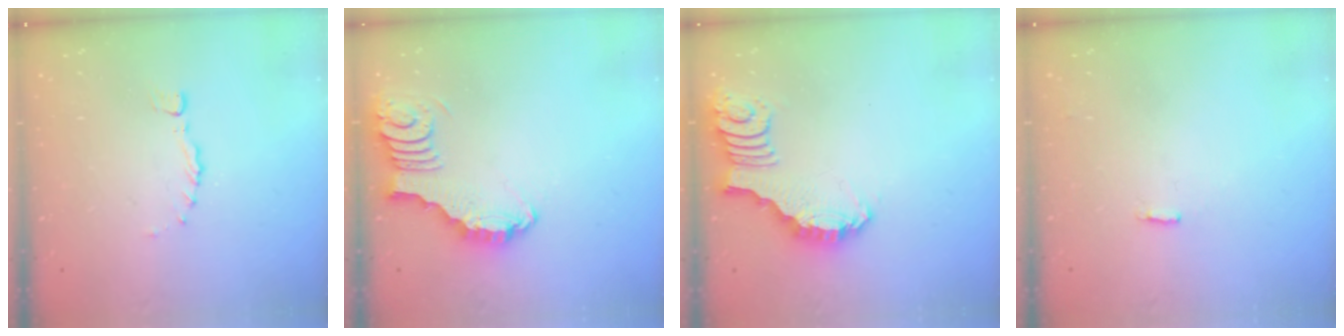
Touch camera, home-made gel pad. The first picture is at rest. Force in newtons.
{"total": 3.0, "press": 2.9, "slide": 0.3}
{"total": 2.7, "press": 2.7, "slide": 0.2}
{"total": 2.2, "press": 2.1, "slide": 0.5}